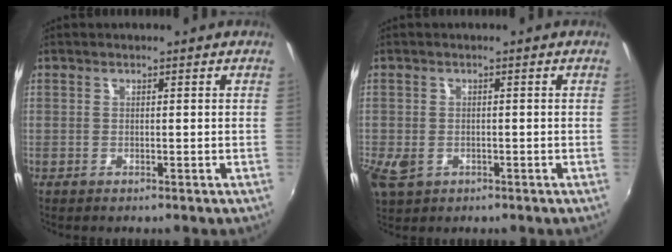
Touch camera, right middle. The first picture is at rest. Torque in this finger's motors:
{"motor_torque": [-0.32, -0.46, 0.04, 0.00]}